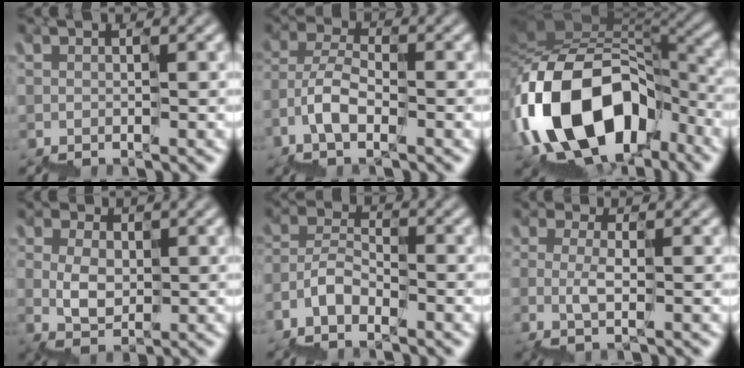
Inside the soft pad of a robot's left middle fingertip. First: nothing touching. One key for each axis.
{"total": 3.8, "fx": -2.1, "fy": 2.2, "fz": 2.2, "tx": -0.048, "ty": 0.015, "tz": -0.040}
{"total": 16.7, "fx": -4.6, "fy": 11.1, "fz": 11.6, "tx": -0.243, "ty": 0.006, "tz": -0.061}
{"total": 1.8, "fx": 0.7, "fy": 1.4, "fz": 0.7, "tx": -0.024, "ty": 0.011, "tz": 0.024}
{"total": 4.0, "fx": -3.4, "fy": 1.8, "fz": 1.2, "tx": -0.027, "ty": 0.012, "tz": -0.061}
{"total": 1.0, "fx": -0.1, "fy": 0.4, "fz": 0.9, "tx": -0.025, "ty": 0.005, "tz": 0.001}